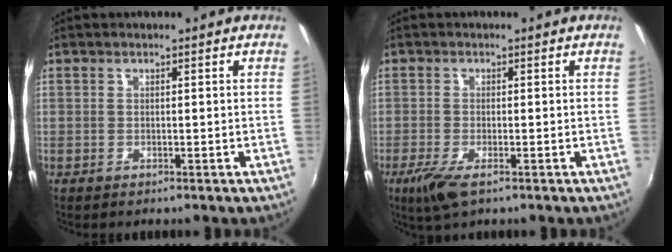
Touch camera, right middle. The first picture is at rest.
{"total": 5.0, "force": [-2.9, 1.3, 3.9], "torque": [-0.089, -0.018, -0.055]}